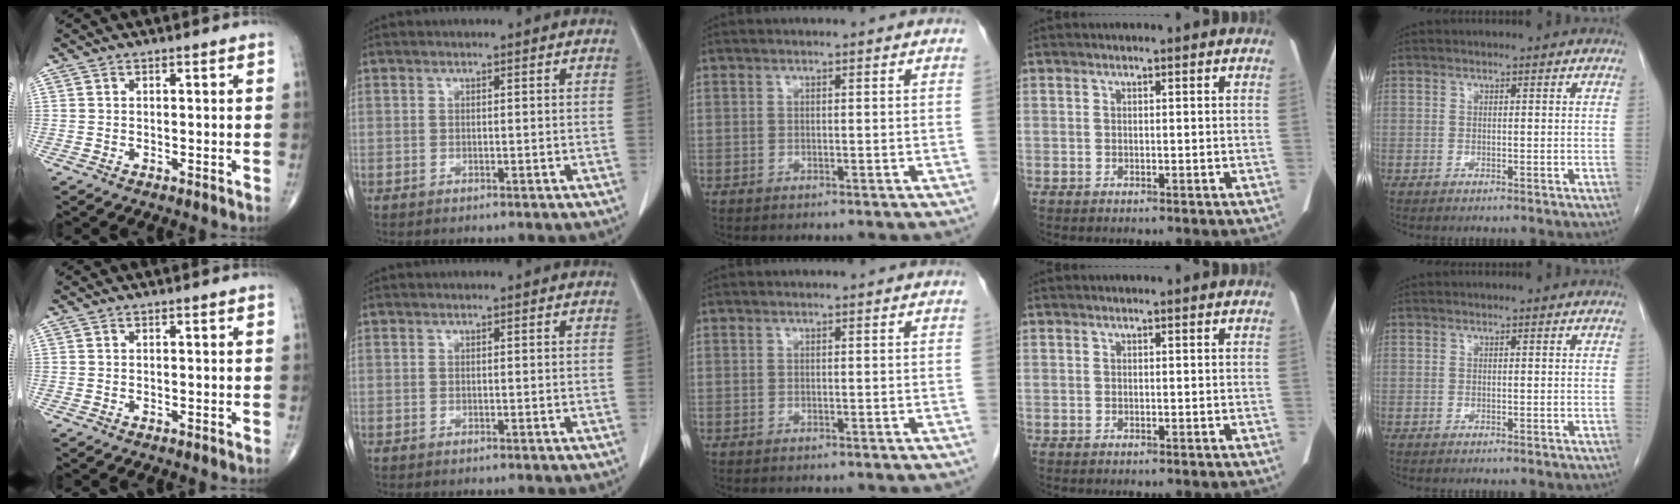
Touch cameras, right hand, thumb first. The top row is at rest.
{}